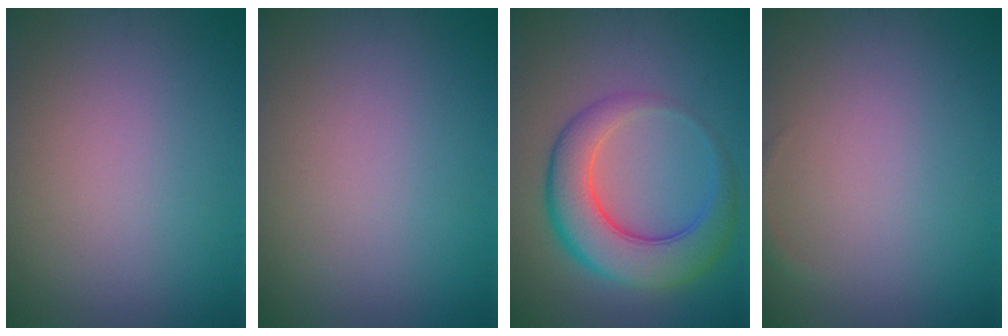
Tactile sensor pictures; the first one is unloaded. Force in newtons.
{"total": 0.0}
{"total": 7.0, "press": 7.0, "slide": 0.3}
{"total": 0.6, "press": 0.6, "slide": 0.1}